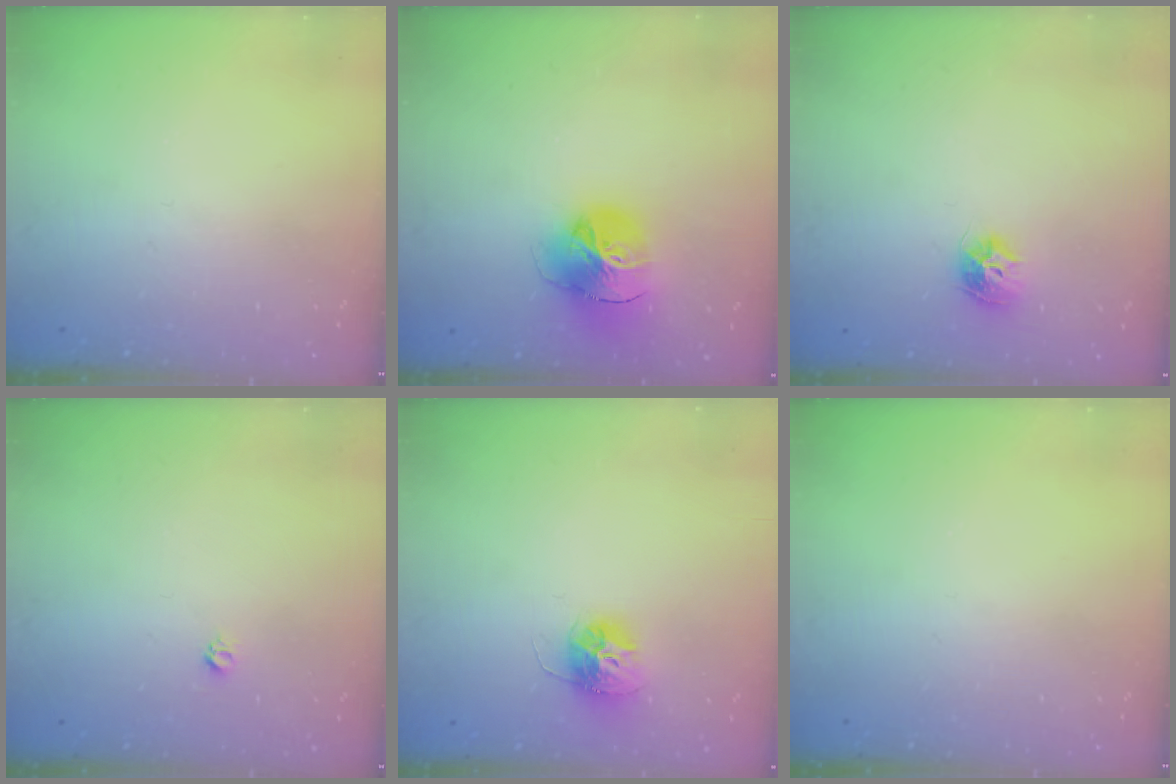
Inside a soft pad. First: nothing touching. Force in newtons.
{"total": 18.2, "press": 18.1, "slide": 2.0}
{"total": 8.8, "press": 8.8, "slide": 0.2}
{"total": 3.0, "press": 2.9, "slide": 0.4}
{"total": 12.4, "press": 12.4, "slide": 1.0}
{"total": 0.0}